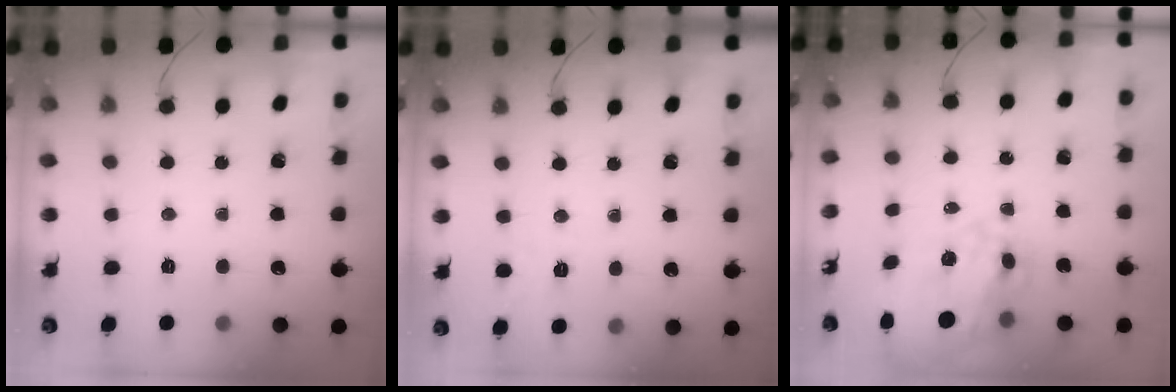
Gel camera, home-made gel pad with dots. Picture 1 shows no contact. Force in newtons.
{"total": 3.9, "press": 3.3, "slide": 2.1}
{"total": 15.1, "press": 14.7, "slide": 3.4}